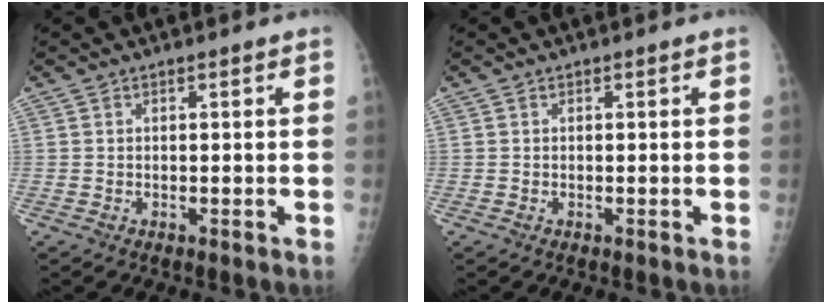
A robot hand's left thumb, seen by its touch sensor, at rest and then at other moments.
{"total": 0.0}